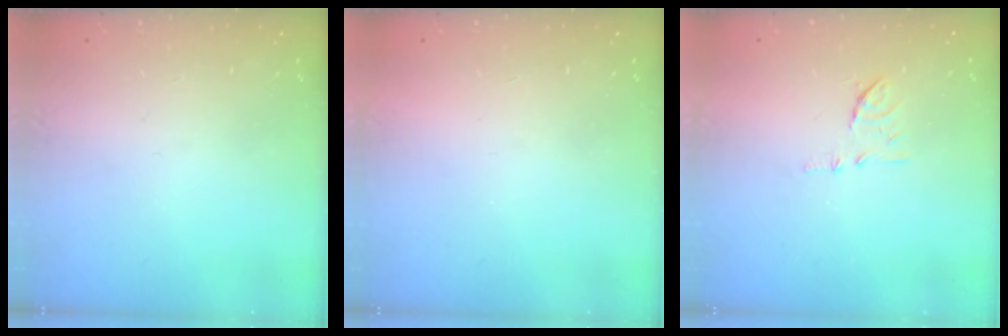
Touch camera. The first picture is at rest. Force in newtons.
{"total": 1.5, "press": 1.5, "slide": 0.1}
{"total": 7.5, "press": 7.5, "slide": 0.8}